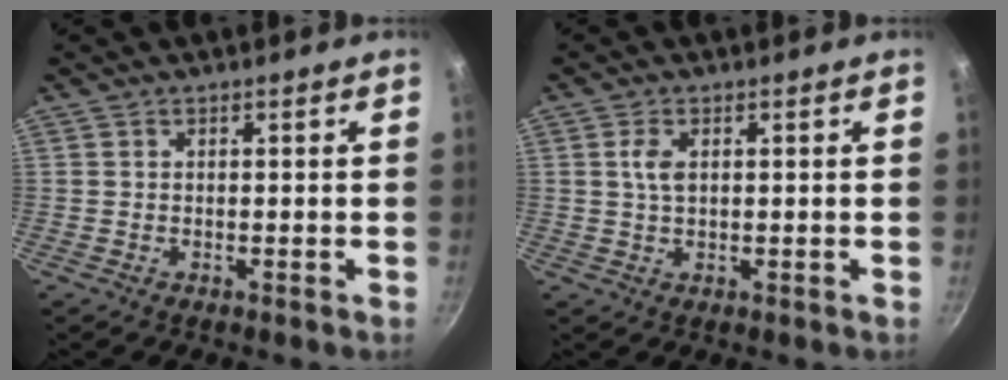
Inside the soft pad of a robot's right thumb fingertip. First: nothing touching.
{"total": 2.9, "force": [0.7, 1.6, 2.3], "torque": [-0.047, 0.001, 0.014]}